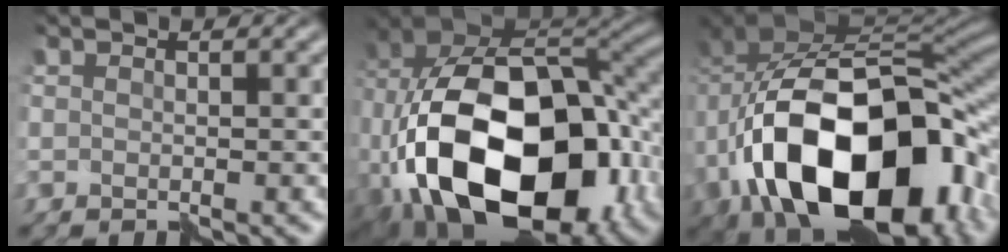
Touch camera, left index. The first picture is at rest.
{"total": 19.2, "force": [-6.0, 11.4, 14.3], "torque": [-0.279, -0.034, -0.092]}
{"total": 18.1, "force": [-6.0, 11.0, 13.1], "torque": [-0.213, -0.022, -0.090]}